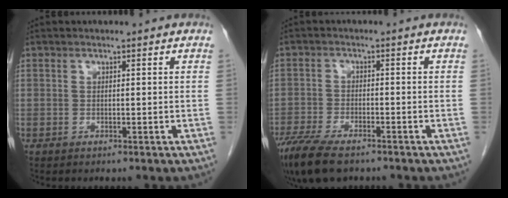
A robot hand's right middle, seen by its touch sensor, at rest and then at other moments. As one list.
[{"total": 9.6, "force": [-7.2, 2.9, 5.5], "torque": [-0.102, -0.020, -0.122]}]